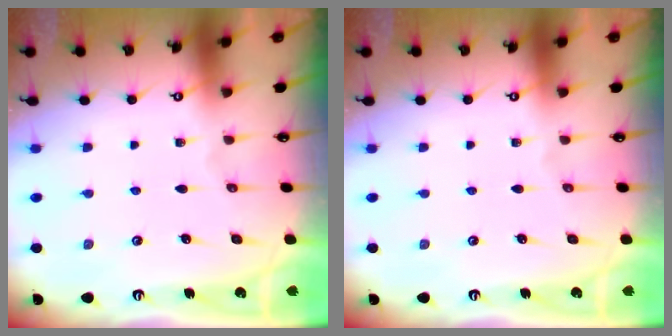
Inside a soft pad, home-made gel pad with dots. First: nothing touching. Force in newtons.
{"total": 0.0}